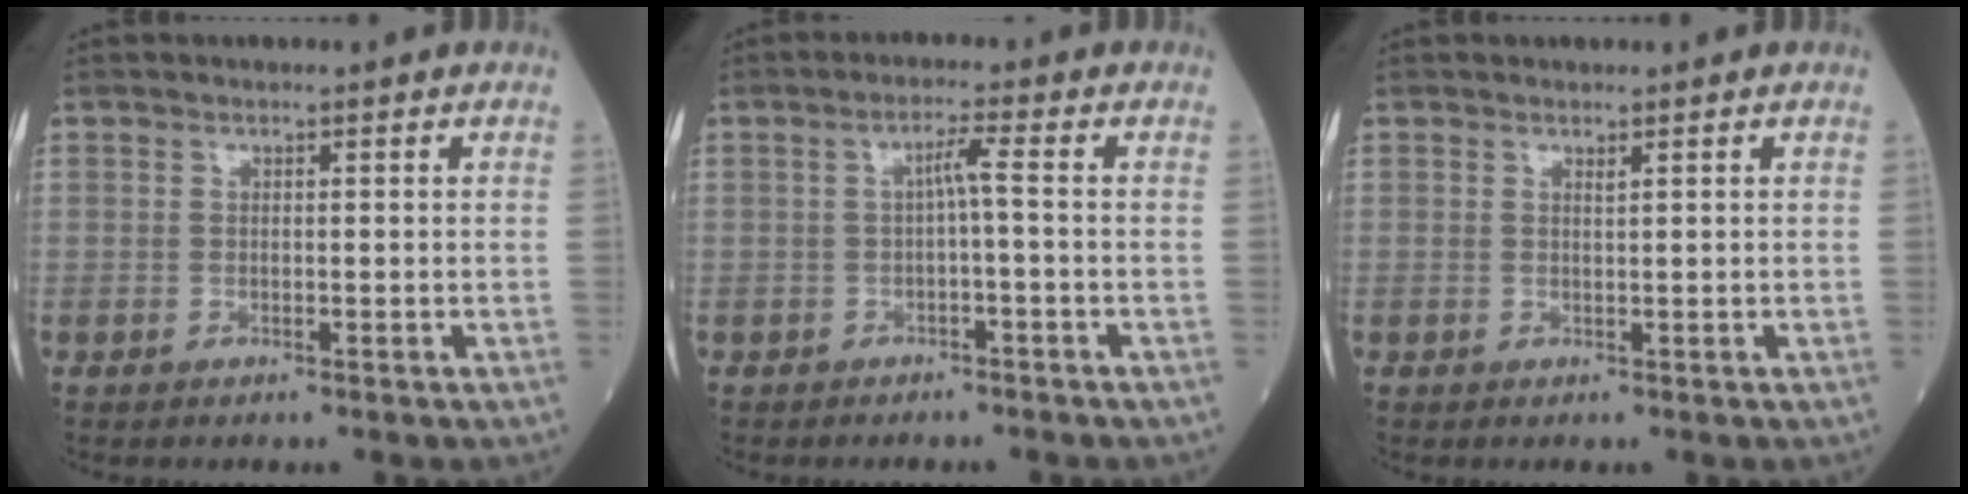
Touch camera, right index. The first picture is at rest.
{"total": 2.5, "force": [-0.2, -0.1, 2.5], "torque": [-0.045, 0.008, -0.004]}
{"total": 0.5, "force": [0.4, -0.1, 0.3], "torque": [-0.011, -0.006, 0.008]}